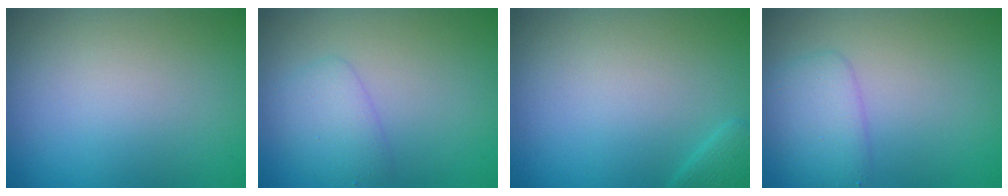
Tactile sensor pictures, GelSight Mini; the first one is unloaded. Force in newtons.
{"total": 2.2, "press": 2.2, "slide": 0.2}
{"total": 1.4, "press": 1.4, "slide": 0.1}
{"total": 2.8, "press": 2.8, "slide": 0.1}